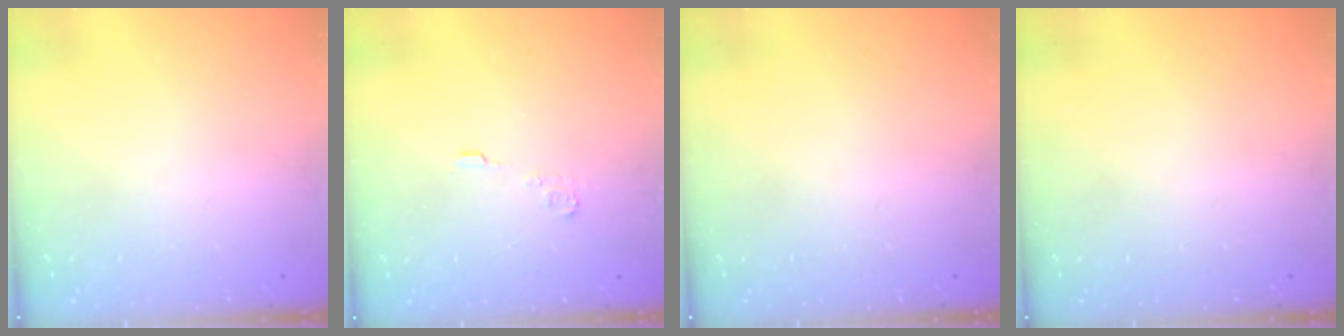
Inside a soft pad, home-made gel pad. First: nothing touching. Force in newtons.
{"total": 4.0, "press": 4.0, "slide": 0.5}
{"total": 0.0}
{"total": 0.0}